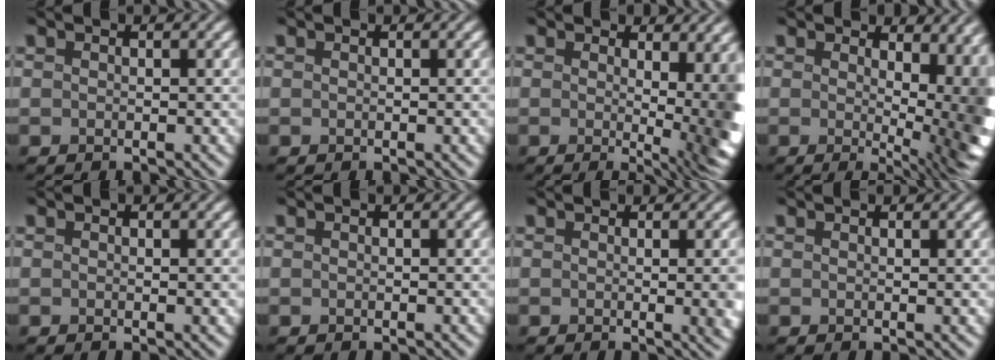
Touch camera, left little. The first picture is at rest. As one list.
[{"total": 0.0}, {"total": 8.7, "force": [1.0, 2.9, 8.1], "torque": [-0.050, -0.002, 0.008]}, {"total": 10.6, "force": [2.4, 4.7, 9.3], "torque": [-0.073, -0.002, 0.042]}, {"total": 0.6, "force": [0.1, 0.0, 0.6], "torque": [-0.004, -0.002, 0.000]}, {"total": 0.0}, {"total": 5.1, "force": [0.3, 1.8, 4.7], "torque": [-0.029, 0.003, 0.006]}, {"total": 1.2, "force": [1.0, 0.2, 0.6], "torque": [-0.003, 0.002, 0.012]}]